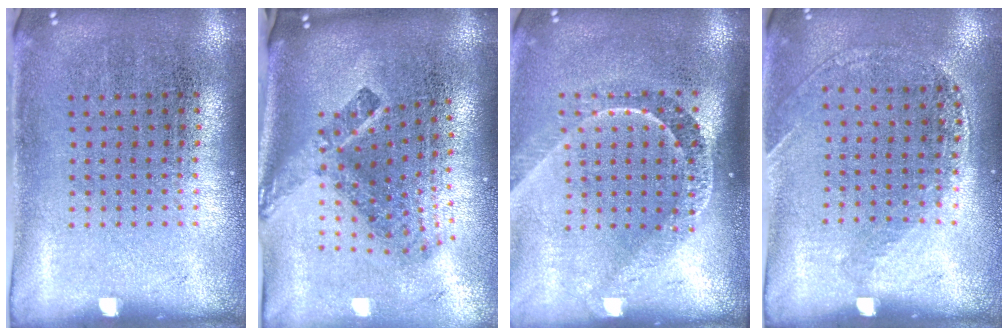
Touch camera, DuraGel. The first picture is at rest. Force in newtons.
{"total": 2.6, "press": 1.6, "slide": 2.1}
{"total": 2.1, "press": 1.5, "slide": 1.5}
{"total": 1.2, "press": 1.1, "slide": 0.5}